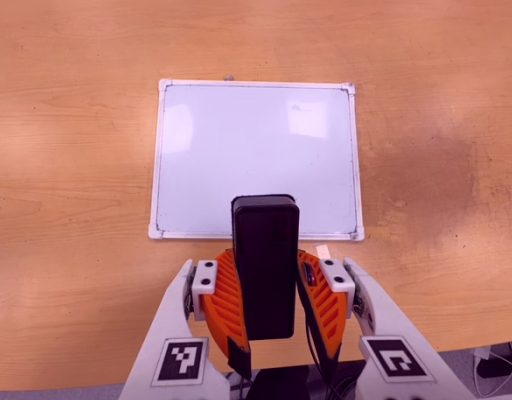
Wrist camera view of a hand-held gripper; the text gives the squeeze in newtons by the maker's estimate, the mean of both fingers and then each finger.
{"total": 5.6, "left": 5.0, "right": 6.1}